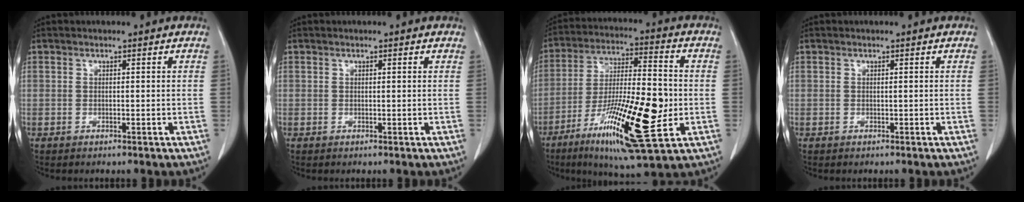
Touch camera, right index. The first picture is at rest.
{"total": 0.0}
{"total": 20.6, "force": [-6.0, 3.6, 19.3], "torque": [-0.341, -0.022, -0.095]}
{"total": 0.0}